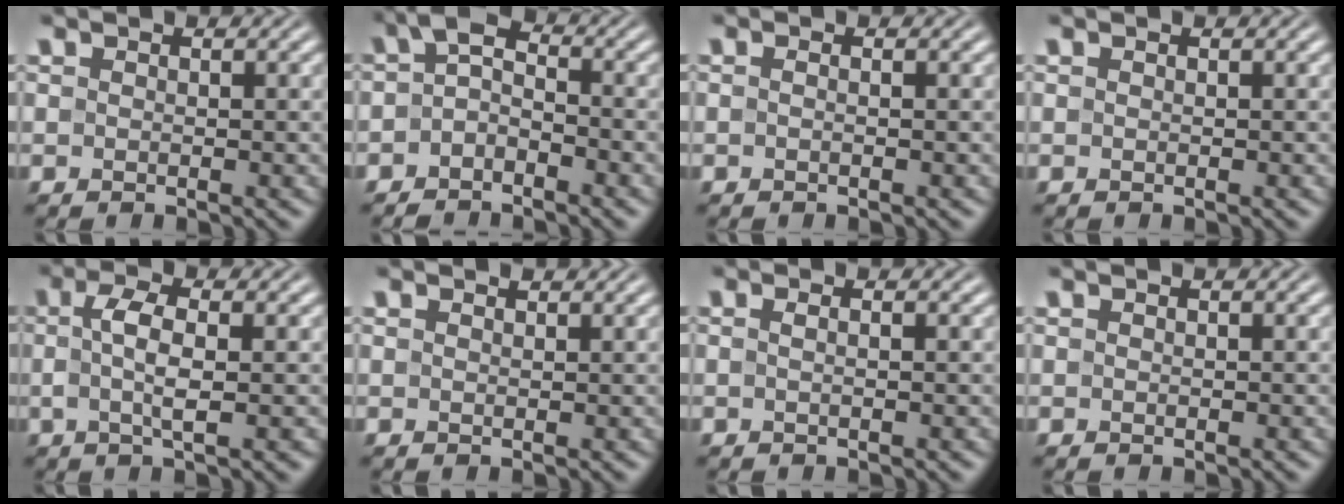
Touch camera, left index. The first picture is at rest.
{"total": 3.2, "force": [-1.4, 1.8, 2.3], "torque": [-0.041, 0.007, -0.038]}
{"total": 0.7, "force": [-0.1, 0.2, 0.7], "torque": [-0.011, -0.004, -0.008]}
{"total": 0.0}
{"total": 3.3, "force": [0.1, 0.8, 3.2], "torque": [-0.064, 0.004, 0.001]}
{"total": 0.7, "force": [0.6, 0.2, 0.3], "torque": [-0.008, 0.000, 0.010]}
{"total": 1.3, "force": [0.3, 0.6, 1.2], "torque": [-0.010, -0.002, -0.010]}
{"total": 0.0}